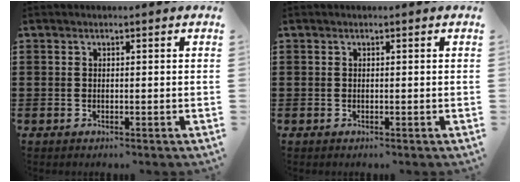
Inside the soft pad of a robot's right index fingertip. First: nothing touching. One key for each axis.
{"total": 0.0}